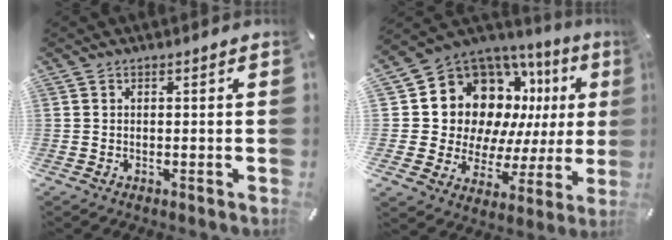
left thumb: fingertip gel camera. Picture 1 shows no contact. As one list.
[{"total": 17.1, "force": [8.2, 12.3, 8.6], "torque": [-0.139, -0.073, 0.163]}]